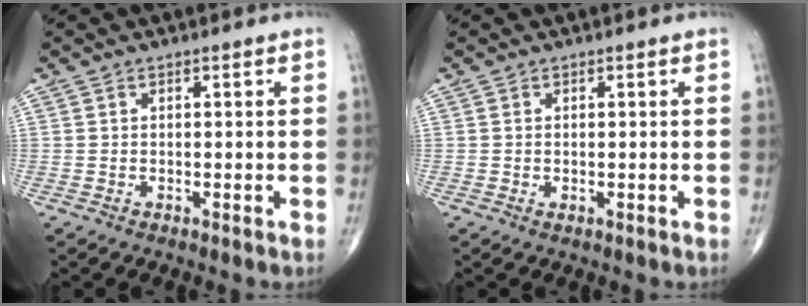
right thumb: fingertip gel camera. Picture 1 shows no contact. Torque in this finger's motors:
{"motor_torque": [-0.53, -0.04, -0.05, 0.11, -0.03]}